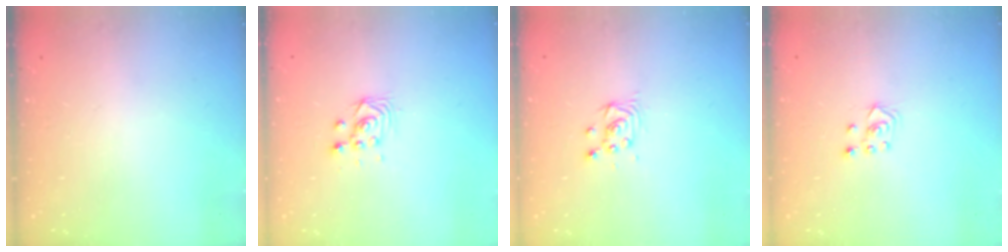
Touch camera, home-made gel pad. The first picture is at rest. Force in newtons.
{"total": 3.0, "press": 3.0, "slide": 0.1}
{"total": 3.4, "press": 3.4, "slide": 0.4}
{"total": 3.6, "press": 3.6, "slide": 0.4}